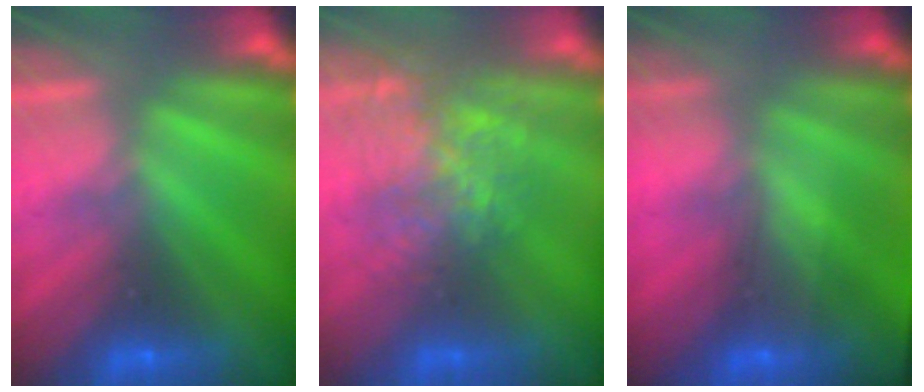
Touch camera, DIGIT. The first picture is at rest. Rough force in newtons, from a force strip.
{"total": 3.6}
{"total": 4.5}